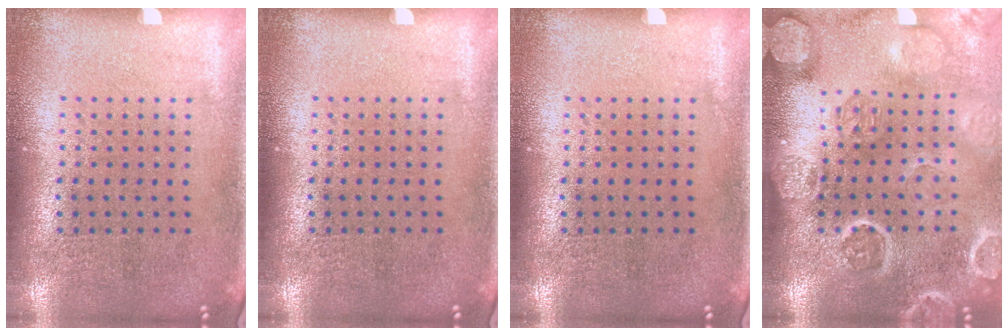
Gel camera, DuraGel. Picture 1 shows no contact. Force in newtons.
{"total": 0.0}
{"total": 0.0}
{"total": 3.9, "press": 3.4, "slide": 2.0}